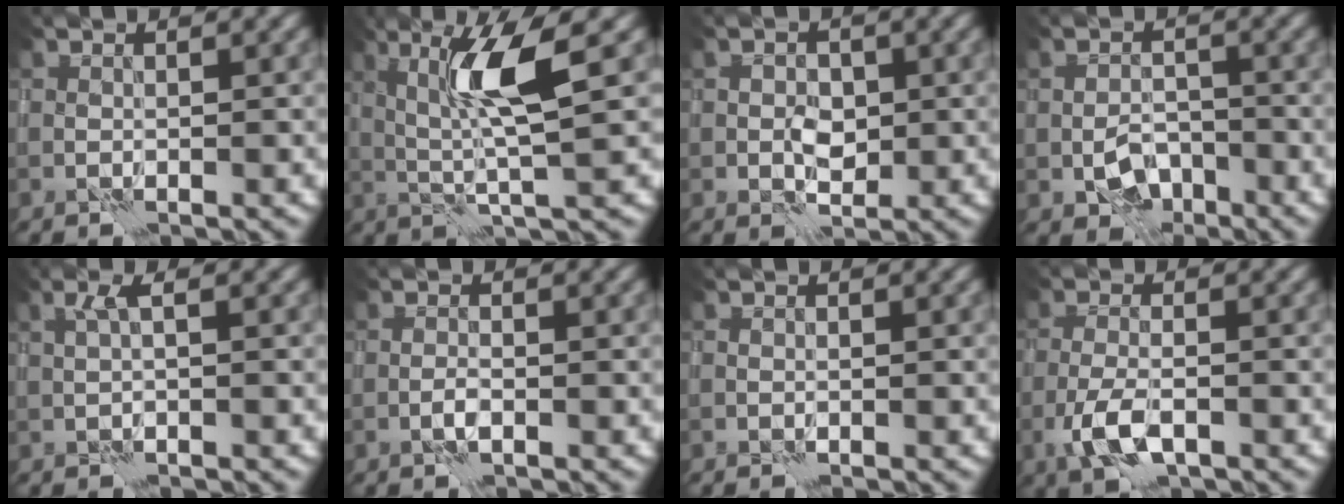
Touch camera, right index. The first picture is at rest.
{"total": 5.2, "force": [1.5, 0.3, 5.0], "torque": [-0.105, 0.003, 0.035]}
{"total": 2.0, "force": [0.0, 1.5, 1.3], "torque": [-0.018, -0.002, 0.002]}
{"total": 3.0, "force": [-1.5, 1.9, 1.7], "torque": [-0.025, 0.001, -0.024]}
{"total": 1.1, "force": [0.4, 0.0, 1.0], "torque": [-0.017, 0.006, 0.006]}
{"total": 0.9, "force": [-0.5, 0.2, 0.7], "torque": [-0.012, 0.002, -0.012]}
{"total": 0.0}
{"total": 3.8, "force": [-1.8, 1.6, 2.9], "torque": [-0.062, -0.001, -0.039]}